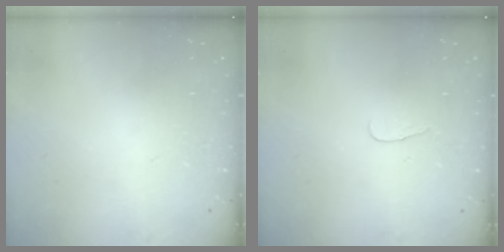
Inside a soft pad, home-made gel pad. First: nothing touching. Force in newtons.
{"total": 2.8, "press": 2.8, "slide": 0.3}